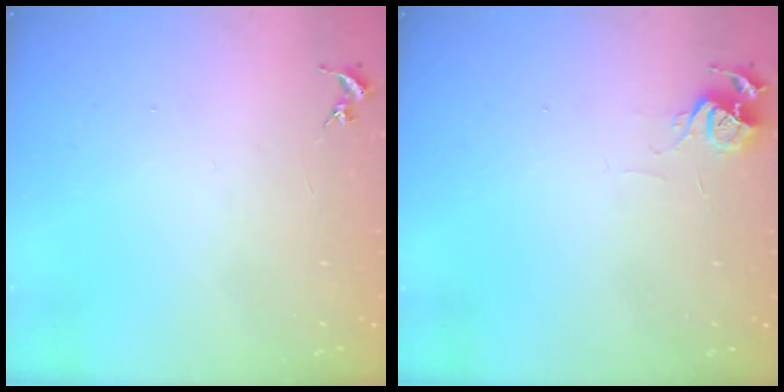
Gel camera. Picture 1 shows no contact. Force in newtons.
{"total": 6.0, "press": 6.0, "slide": 0.6}